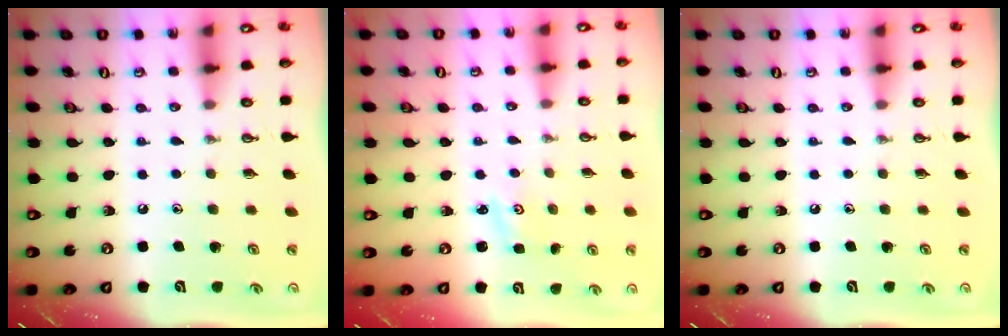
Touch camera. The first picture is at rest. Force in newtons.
{"total": 1.1, "press": 1.1, "slide": 0.3}
{"total": 0.0}